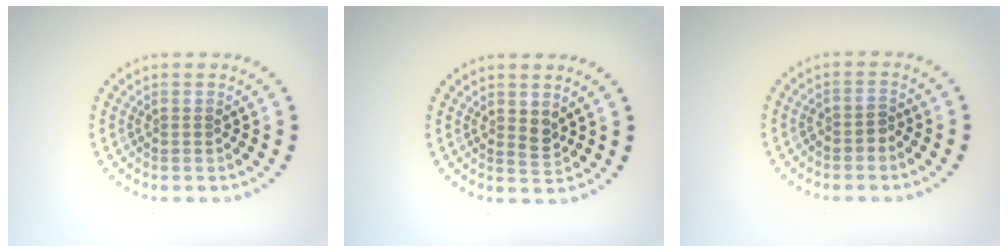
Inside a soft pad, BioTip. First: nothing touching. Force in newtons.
{"total": 1.2, "press": 1.0, "slide": 0.5}
{"total": 1.1, "press": 1.0, "slide": 0.6}